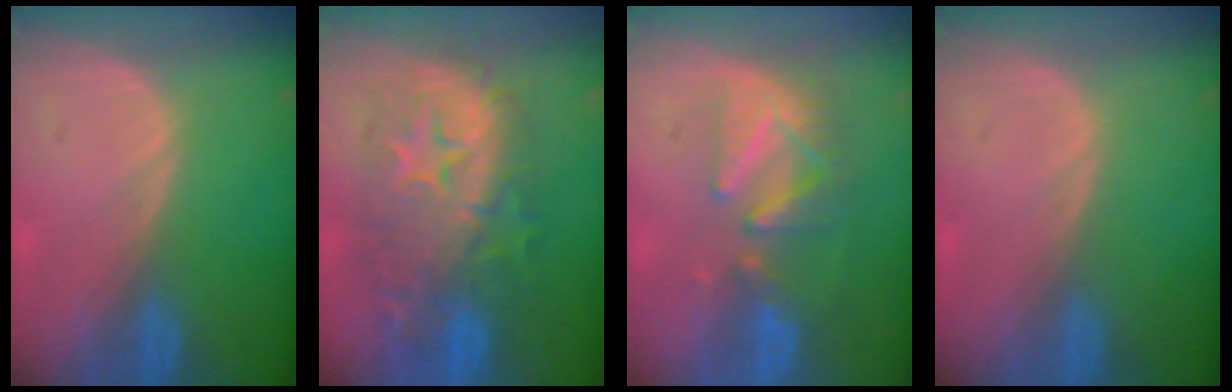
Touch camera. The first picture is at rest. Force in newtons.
{"total": 12.0, "press": 11.9, "slide": 1.2}
{"total": 8.2, "press": 7.5, "slide": 3.3}
{"total": 0.0}